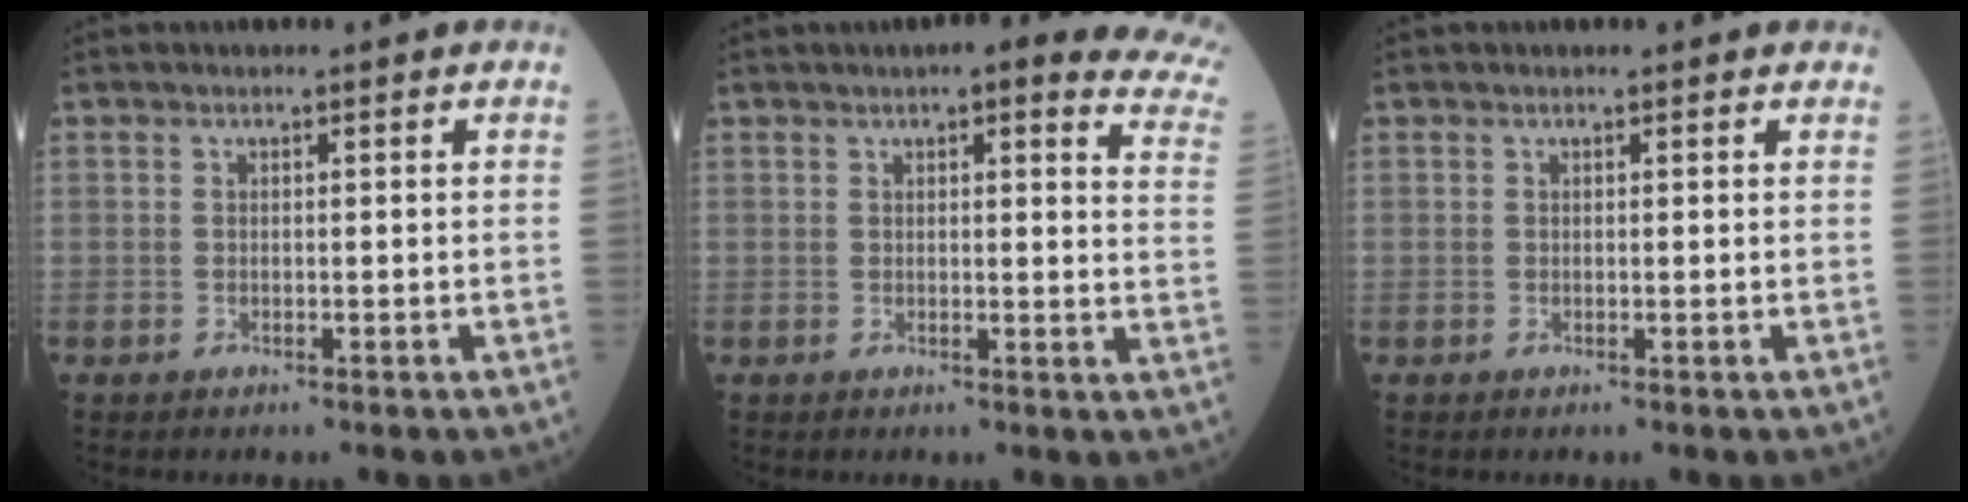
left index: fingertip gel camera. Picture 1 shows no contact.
{"total": 15.8, "force": [12.3, 3.1, 9.5], "torque": [-0.102, -0.013, 0.113]}
{"total": 1.2, "force": [1.0, 0.5, 0.4], "torque": [-0.009, 0.014, 0.006]}